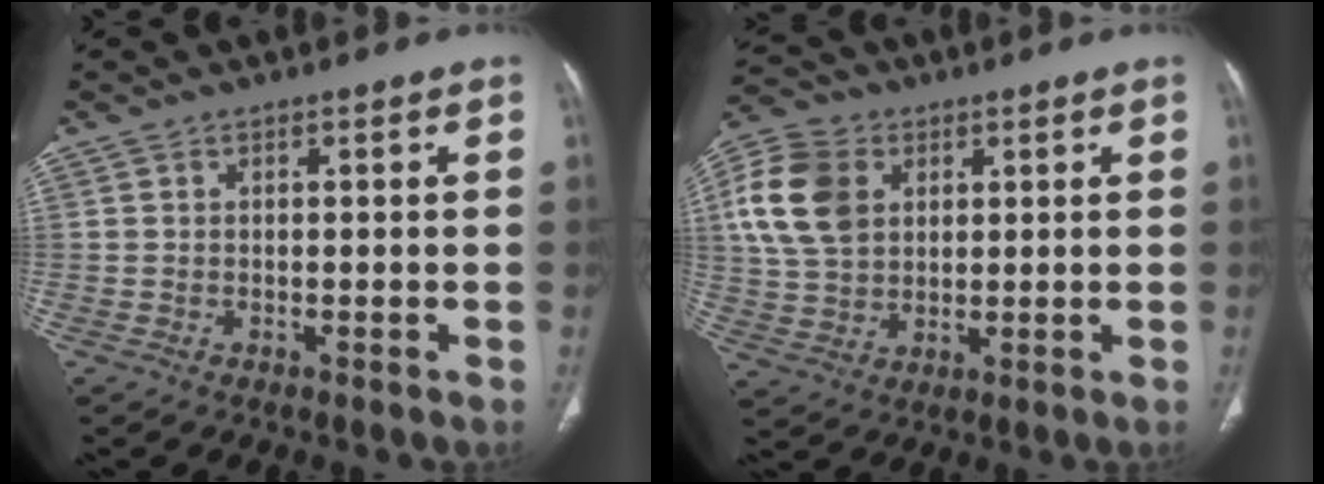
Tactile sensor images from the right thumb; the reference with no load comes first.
{"total": 13.4, "force": [3.7, 9.8, 8.3], "torque": [-0.154, 0.002, 0.069]}